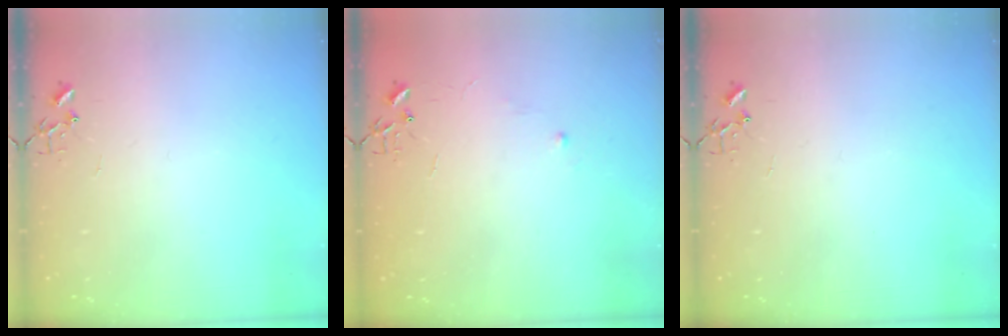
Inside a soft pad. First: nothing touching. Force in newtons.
{"total": 4.4, "press": 4.4, "slide": 0.6}
{"total": 0.0}